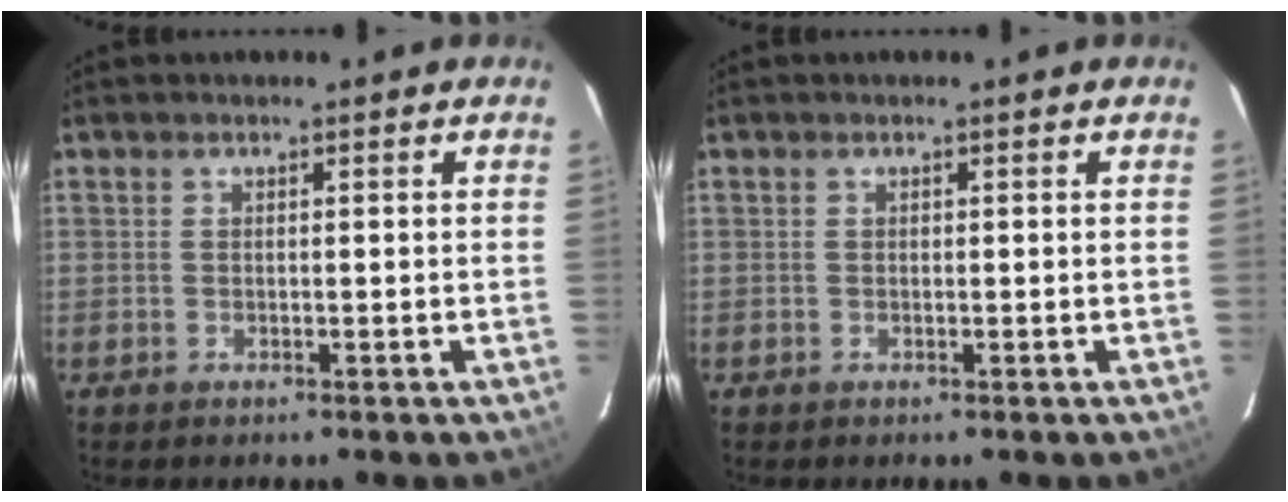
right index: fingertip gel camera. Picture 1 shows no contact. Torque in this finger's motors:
{"motor_torque": [0.20, 0.05, 0.10, 0.01]}